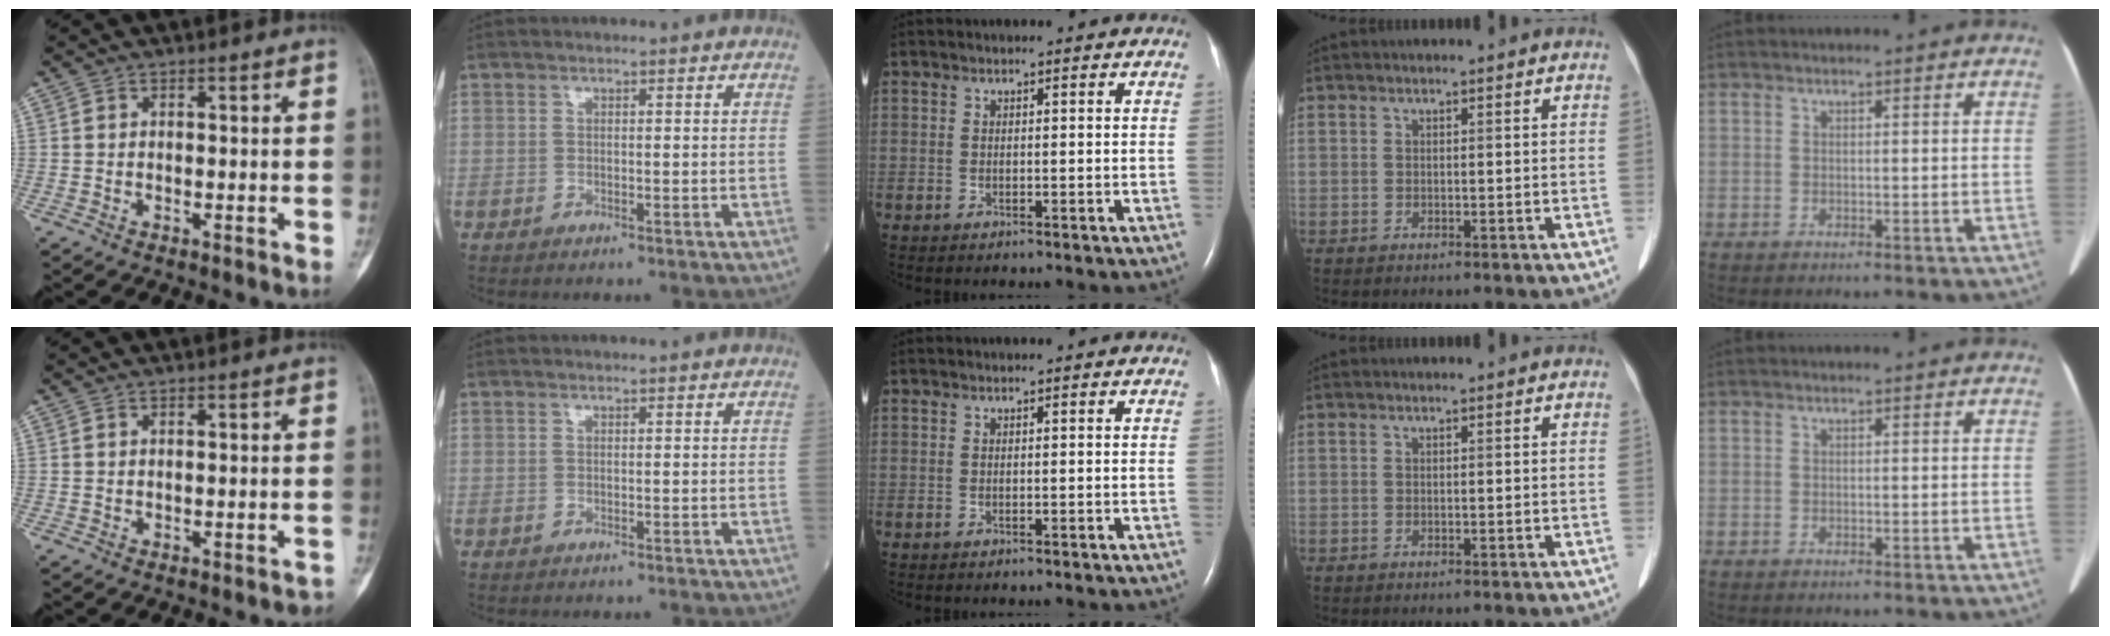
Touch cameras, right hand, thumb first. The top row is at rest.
{"thumb": {"total": 1.6, "force": [-1.4, 0.6, 0.6], "torque": [-0.006, 0.010, -0.012]}, "index": {"total": 0.5, "force": [-0.5, 0.0, 0.1], "torque": [-0.002, -0.001, -0.008]}}